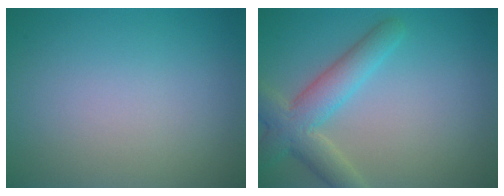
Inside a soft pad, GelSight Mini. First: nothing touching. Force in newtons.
{"total": 4.9, "press": 4.9, "slide": 0.4}